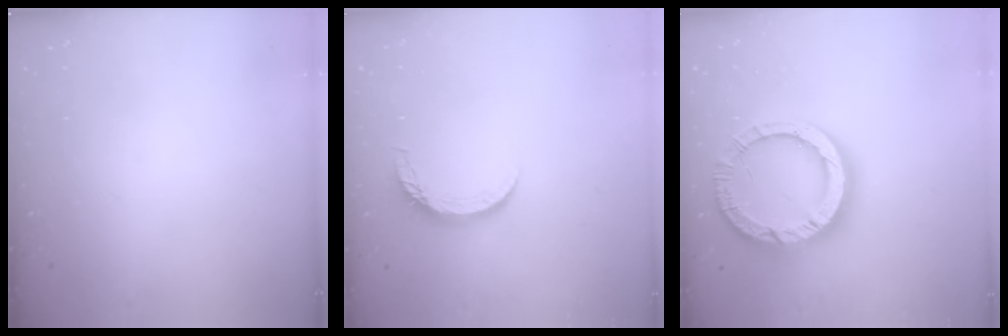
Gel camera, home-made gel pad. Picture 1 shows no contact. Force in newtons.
{"total": 6.6, "press": 6.5, "slide": 0.6}
{"total": 17.5, "press": 17.4, "slide": 1.5}